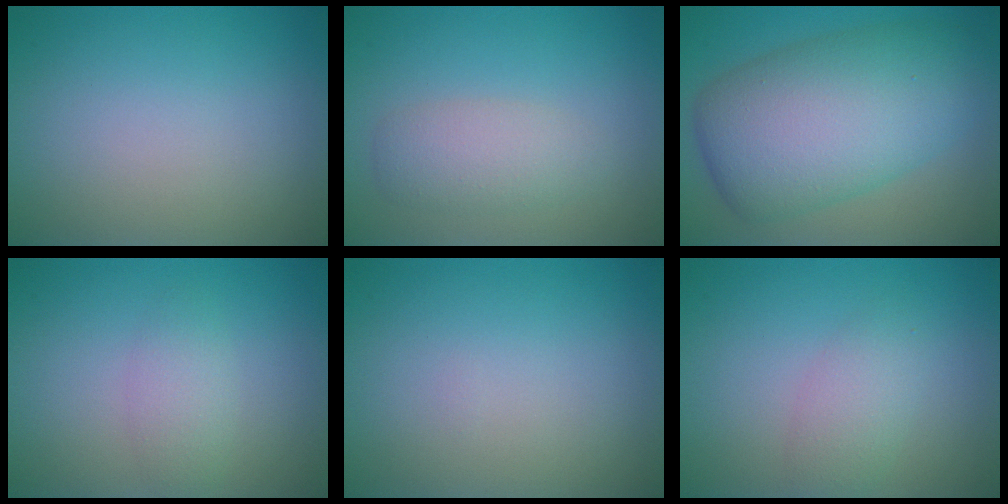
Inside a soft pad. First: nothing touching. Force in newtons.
{"total": 2.8, "press": 2.8, "slide": 0.2}
{"total": 10.8, "press": 10.8, "slide": 0.4}
{"total": 1.9, "press": 1.9, "slide": 0.0}
{"total": 0.0}
{"total": 2.3, "press": 2.3, "slide": 0.1}